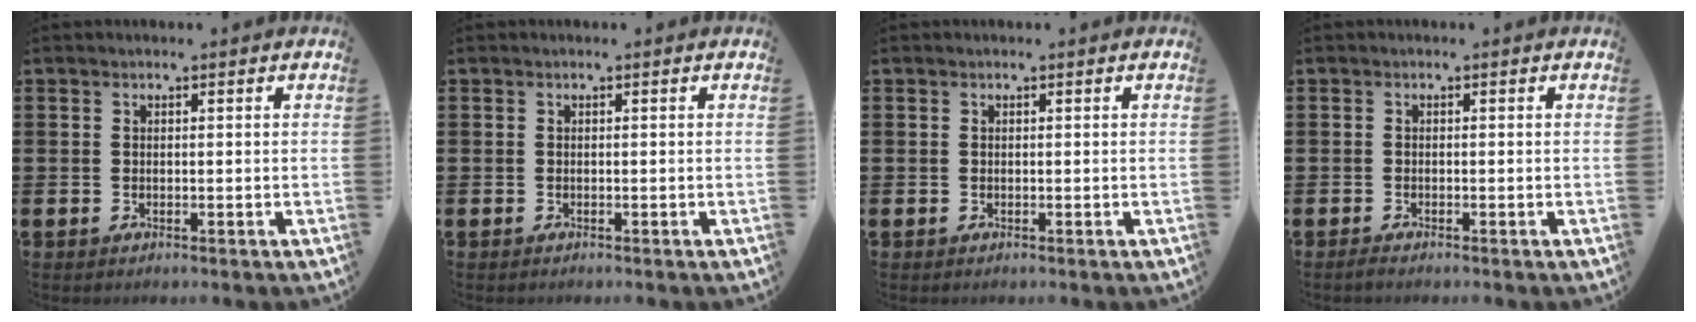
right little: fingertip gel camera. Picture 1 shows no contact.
{"total": 0.0}
{"total": 0.0}
{"total": 0.6, "force": [-0.4, 0.0, 0.4], "torque": [-0.007, -0.003, -0.008]}